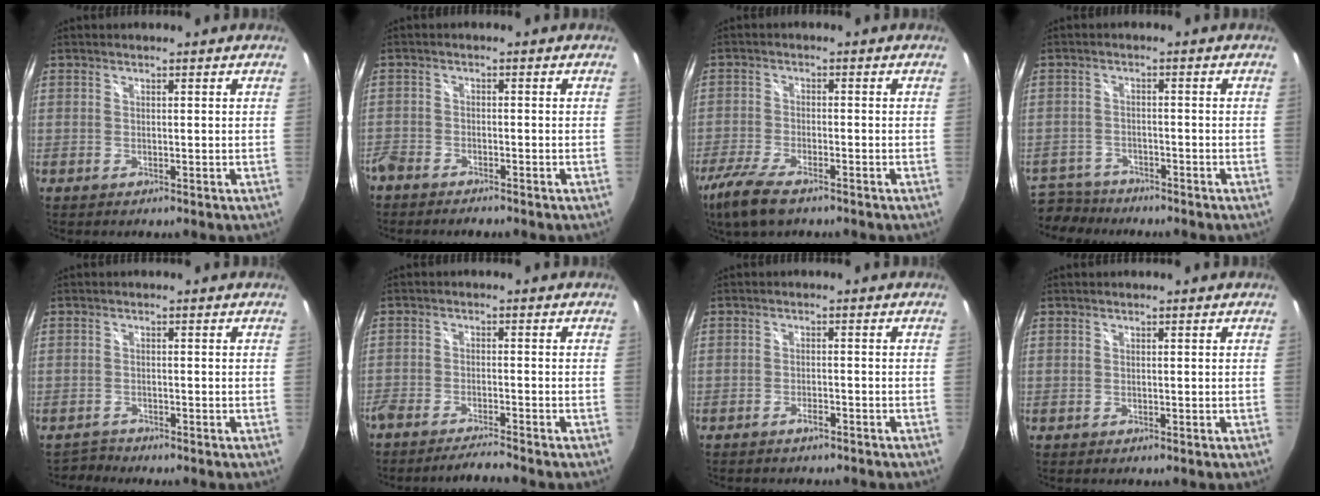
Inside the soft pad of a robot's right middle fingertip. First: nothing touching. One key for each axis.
{"total": 5.1, "fx": -4.5, "fy": 1.9, "fz": 1.8, "tx": -0.061, "ty": -0.015, "tz": -0.082}
{"total": 11.4, "fx": -8.2, "fy": 3.7, "fz": 7.0, "tx": -0.173, "ty": -0.040, "tz": -0.154}
{"total": 8.9, "fx": -7.7, "fy": 4.0, "fz": 2.1, "tx": -0.074, "ty": -0.001, "tz": -0.132}
{"total": 1.9, "fx": -1.8, "fy": 0.5, "fz": -0.4, "tx": 0.001, "ty": 0.001, "tz": -0.035}
{"total": 5.1, "fx": -4.8, "fy": -0.5, "fz": 1.5, "tx": -0.050, "ty": -0.006, "tz": -0.088}
{"total": 2.4, "fx": -2.1, "fy": 0.7, "fz": 0.9, "tx": -0.026, "ty": 0.000, "tz": -0.033}
{"total": 0.0}